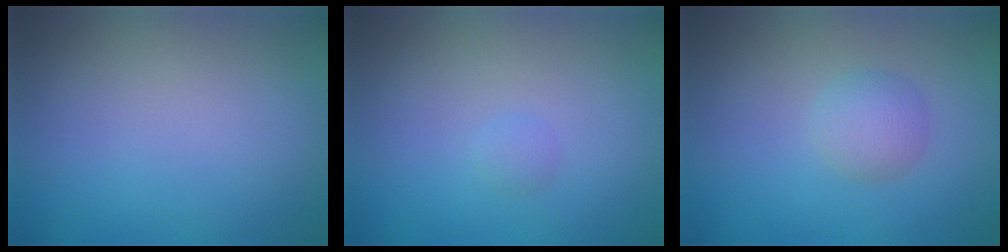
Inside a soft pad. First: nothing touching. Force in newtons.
{"total": 0.7, "press": 0.7, "slide": 0.0}
{"total": 2.2, "press": 2.2, "slide": 0.1}